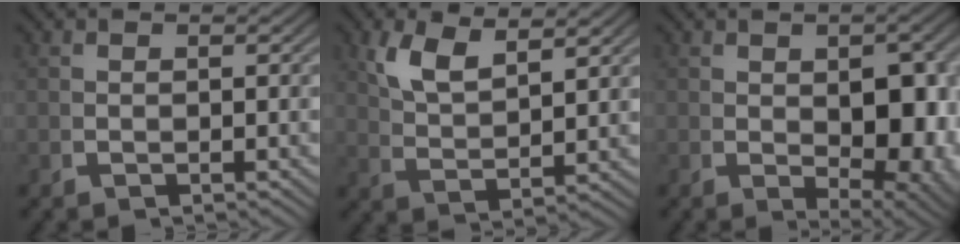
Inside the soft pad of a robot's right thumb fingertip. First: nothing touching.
{"total": 4.4, "force": [3.2, 1.2, 2.8], "torque": [-0.064, -0.005, 0.074]}
{"total": 8.2, "force": [-0.6, 4.4, 6.9], "torque": [-0.105, -0.041, 0.020]}